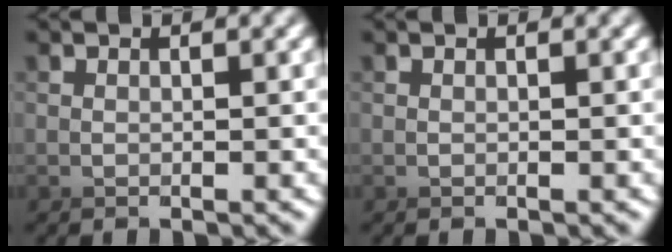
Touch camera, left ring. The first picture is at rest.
{"total": 0.0}